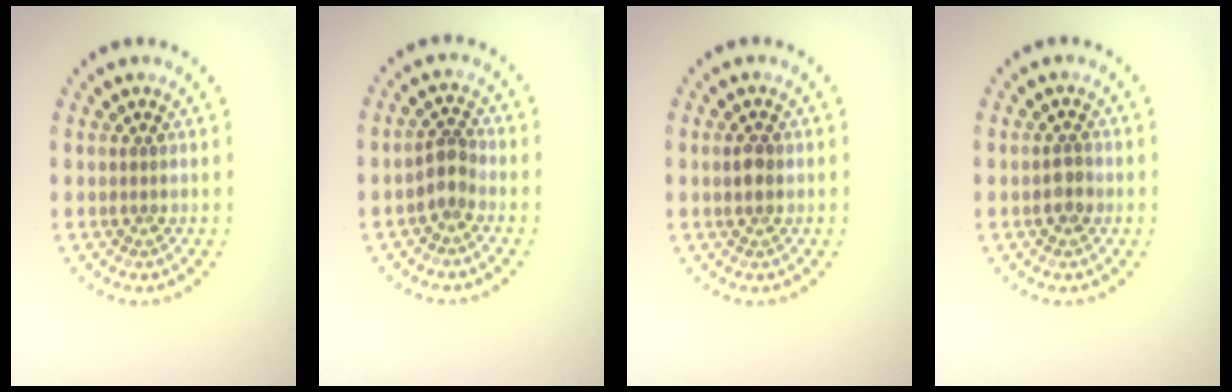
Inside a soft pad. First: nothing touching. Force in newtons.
{"total": 1.8, "press": 1.4, "slide": 1.1}
{"total": 1.4, "press": 1.3, "slide": 0.3}
{"total": 1.5, "press": 1.5, "slide": 0.2}